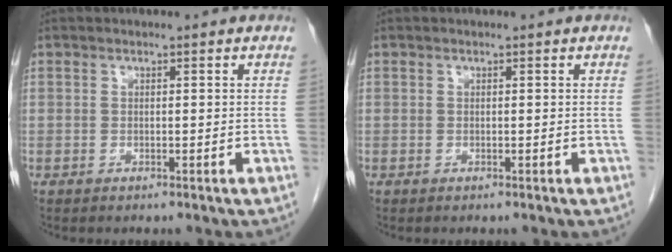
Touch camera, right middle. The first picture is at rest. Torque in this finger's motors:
{"motor_torque": [-0.01, 0.01, 0.00, 0.00]}